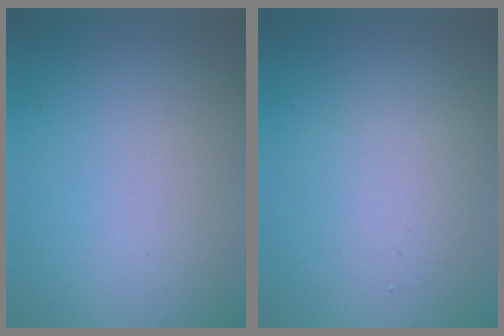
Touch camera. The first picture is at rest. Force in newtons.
{"total": 2.5, "press": 2.5, "slide": 0.2}